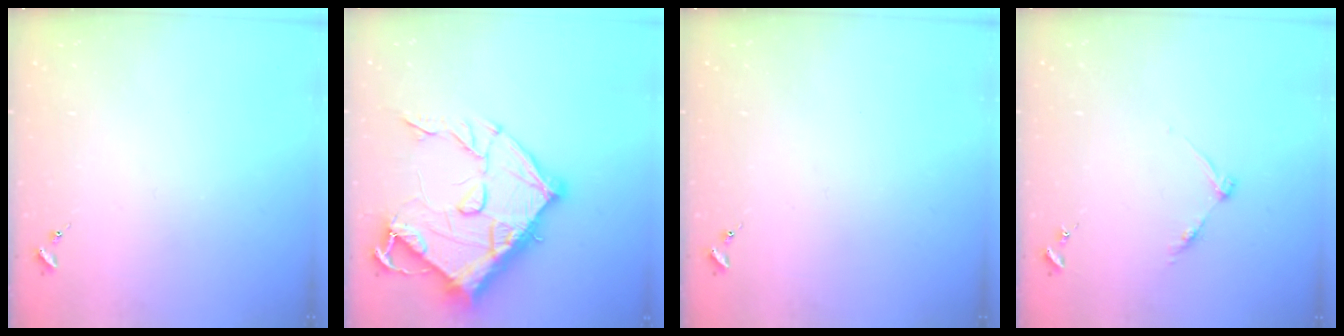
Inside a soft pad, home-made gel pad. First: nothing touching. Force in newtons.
{"total": 22.3, "press": 22.2, "slide": 1.4}
{"total": 0.0}
{"total": 5.1, "press": 5.0, "slide": 0.8}